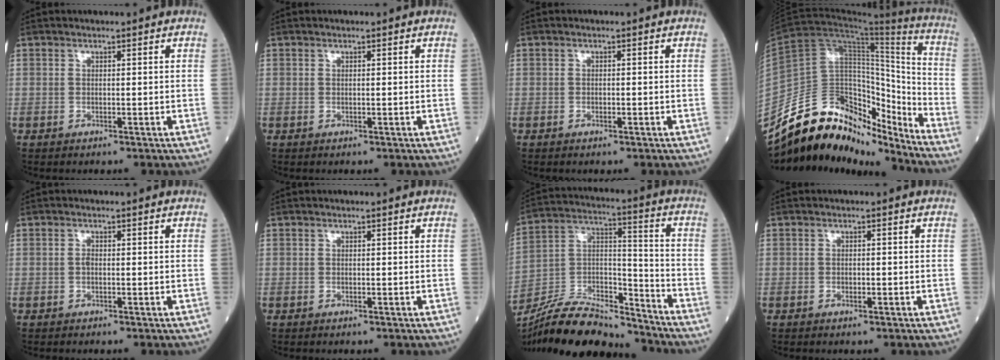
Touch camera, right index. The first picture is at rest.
{"total": 0.0}
{"total": 0.7, "force": [-0.4, 0.3, 0.6], "torque": [-0.009, -0.001, -0.006]}
{"total": 19.8, "force": [-16.7, 7.1, 8.0], "torque": [-0.128, 0.060, -0.275]}
{"total": 0.6, "force": [-0.2, 0.3, 0.6], "torque": [-0.014, 0.001, -0.005]}
{"total": 0.0}
{"total": 18.6, "force": [-17.2, 3.9, 6.1], "torque": [-0.117, 0.023, -0.302]}
{"total": 0.9, "force": [-0.5, 0.3, 0.7], "torque": [-0.010, -0.001, -0.007]}